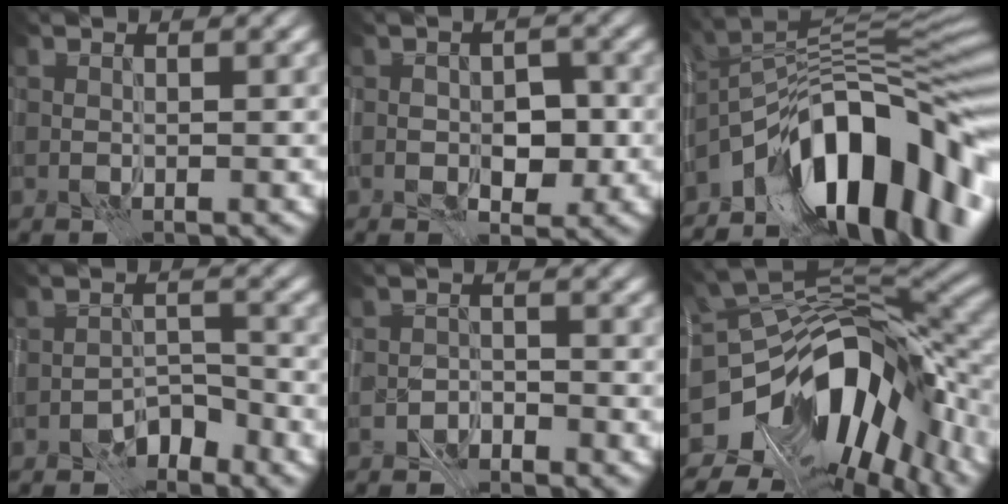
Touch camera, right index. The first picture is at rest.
{"total": 3.8, "force": [-0.9, 2.3, 2.9], "torque": [-0.034, 0.000, -0.013]}
{"total": 14.9, "force": [-7.1, 6.3, 11.5], "torque": [-0.162, 0.030, -0.129]}
{"total": 3.4, "force": [-2.7, 1.5, 1.5], "torque": [-0.020, 0.009, -0.050]}
{"total": 2.0, "force": [-1.8, 0.7, 0.4], "torque": [-0.006, 0.005, -0.040]}
{"total": 15.4, "force": [-6.8, 7.6, 11.5], "torque": [-0.172, 0.006, -0.124]}